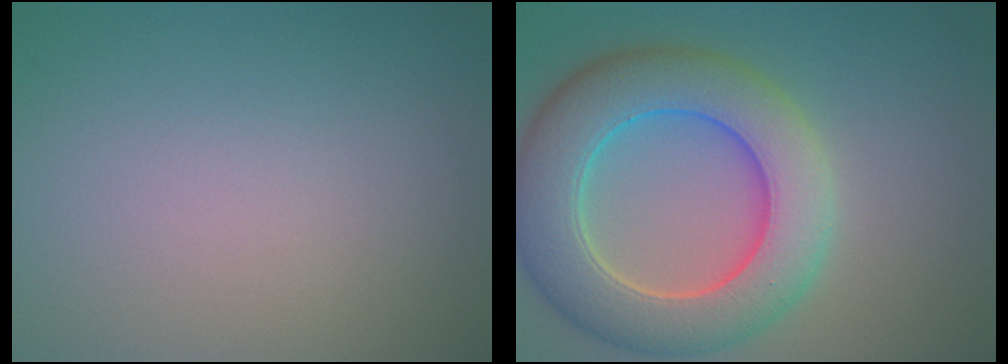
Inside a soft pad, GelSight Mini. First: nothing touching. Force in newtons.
{"total": 9.6, "press": 9.6, "slide": 0.5}